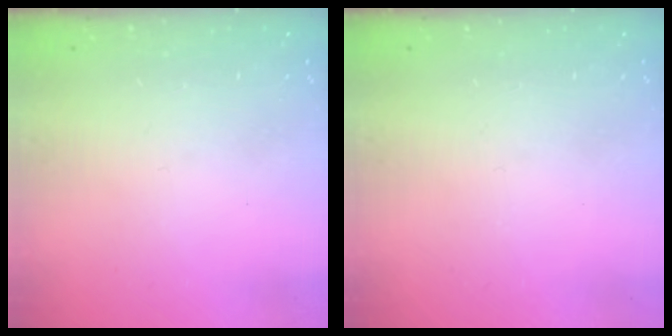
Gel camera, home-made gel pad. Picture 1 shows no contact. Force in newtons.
{"total": 0.0}